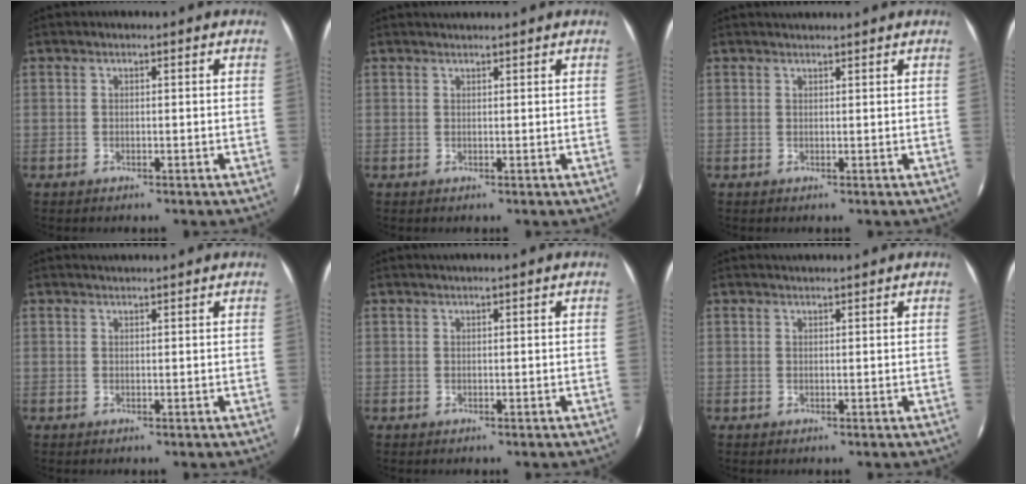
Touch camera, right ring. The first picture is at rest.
{"total": 1.1, "force": [1.0, -0.2, 0.2], "torque": [-0.009, -0.002, 0.017]}
{"total": 1.5, "force": [1.4, -0.1, 0.2], "torque": [-0.011, 0.000, 0.020]}
{"total": 1.5, "force": [1.5, -0.2, 0.2], "torque": [-0.009, -0.001, 0.022]}
{"total": 0.8, "force": [0.6, -0.3, 0.3], "torque": [-0.013, -0.004, 0.008]}
{"total": 1.4, "force": [1.4, -0.2, 0.2], "torque": [-0.010, -0.001, 0.020]}